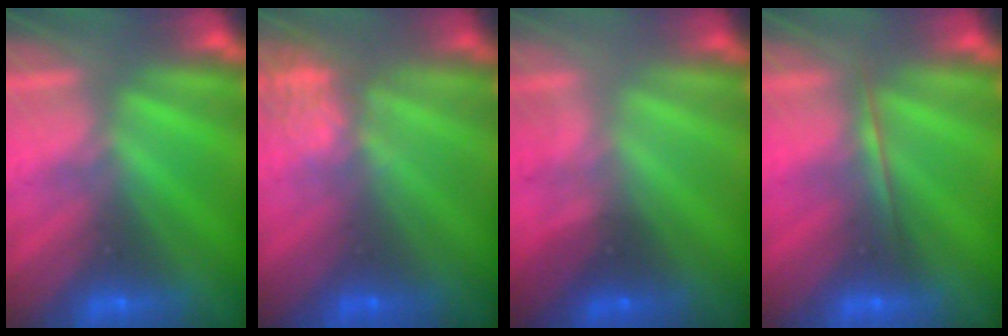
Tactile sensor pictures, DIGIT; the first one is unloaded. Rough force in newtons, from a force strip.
{"total": 4.4}
{"total": 1.8}
{"total": 1.7}